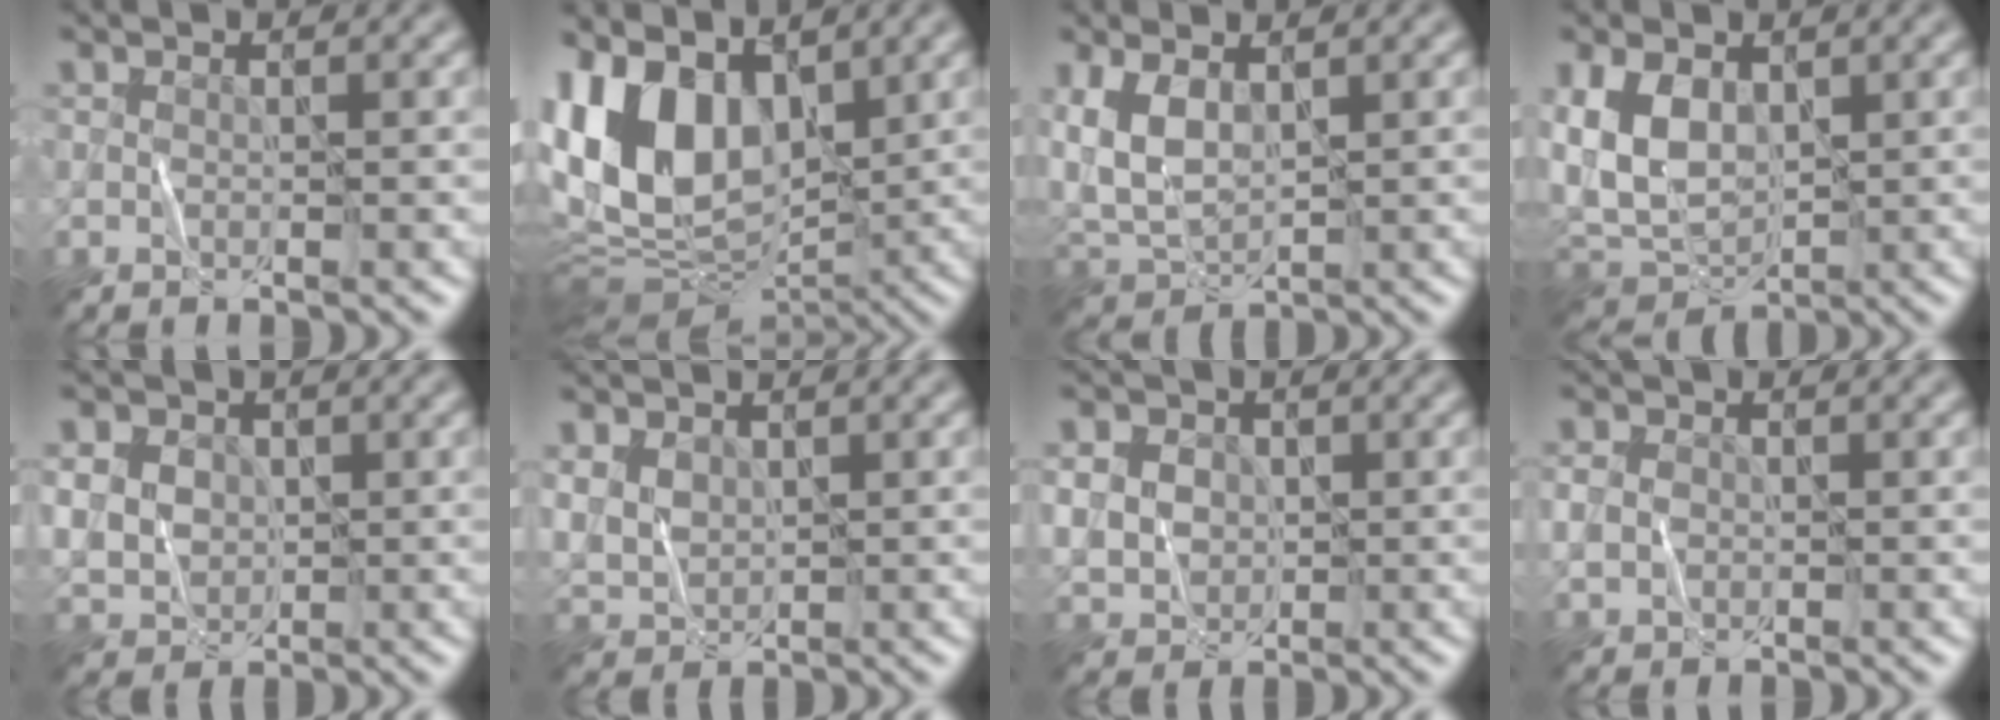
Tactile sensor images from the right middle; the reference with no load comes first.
{"total": 11.1, "force": [2.7, 7.2, 8.1], "torque": [-0.165, 0.008, 0.037]}
{"total": 4.6, "force": [1.0, 2.9, 3.4], "torque": [-0.083, 0.001, 0.014]}
{"total": 6.4, "force": [0.5, 4.5, 4.5], "torque": [-0.106, -0.003, 0.002]}
{"total": 9.1, "force": [2.3, 7.8, 4.1], "torque": [-0.087, 0.026, 0.021]}
{"total": 3.1, "force": [0.8, 2.6, 1.5], "torque": [-0.044, -0.007, 0.022]}
{"total": 8.5, "force": [2.2, 7.3, 3.8], "torque": [-0.084, 0.024, 0.019]}
{"total": 1.6, "force": [-0.3, 1.5, 0.5], "torque": [-0.011, -0.003, -0.006]}